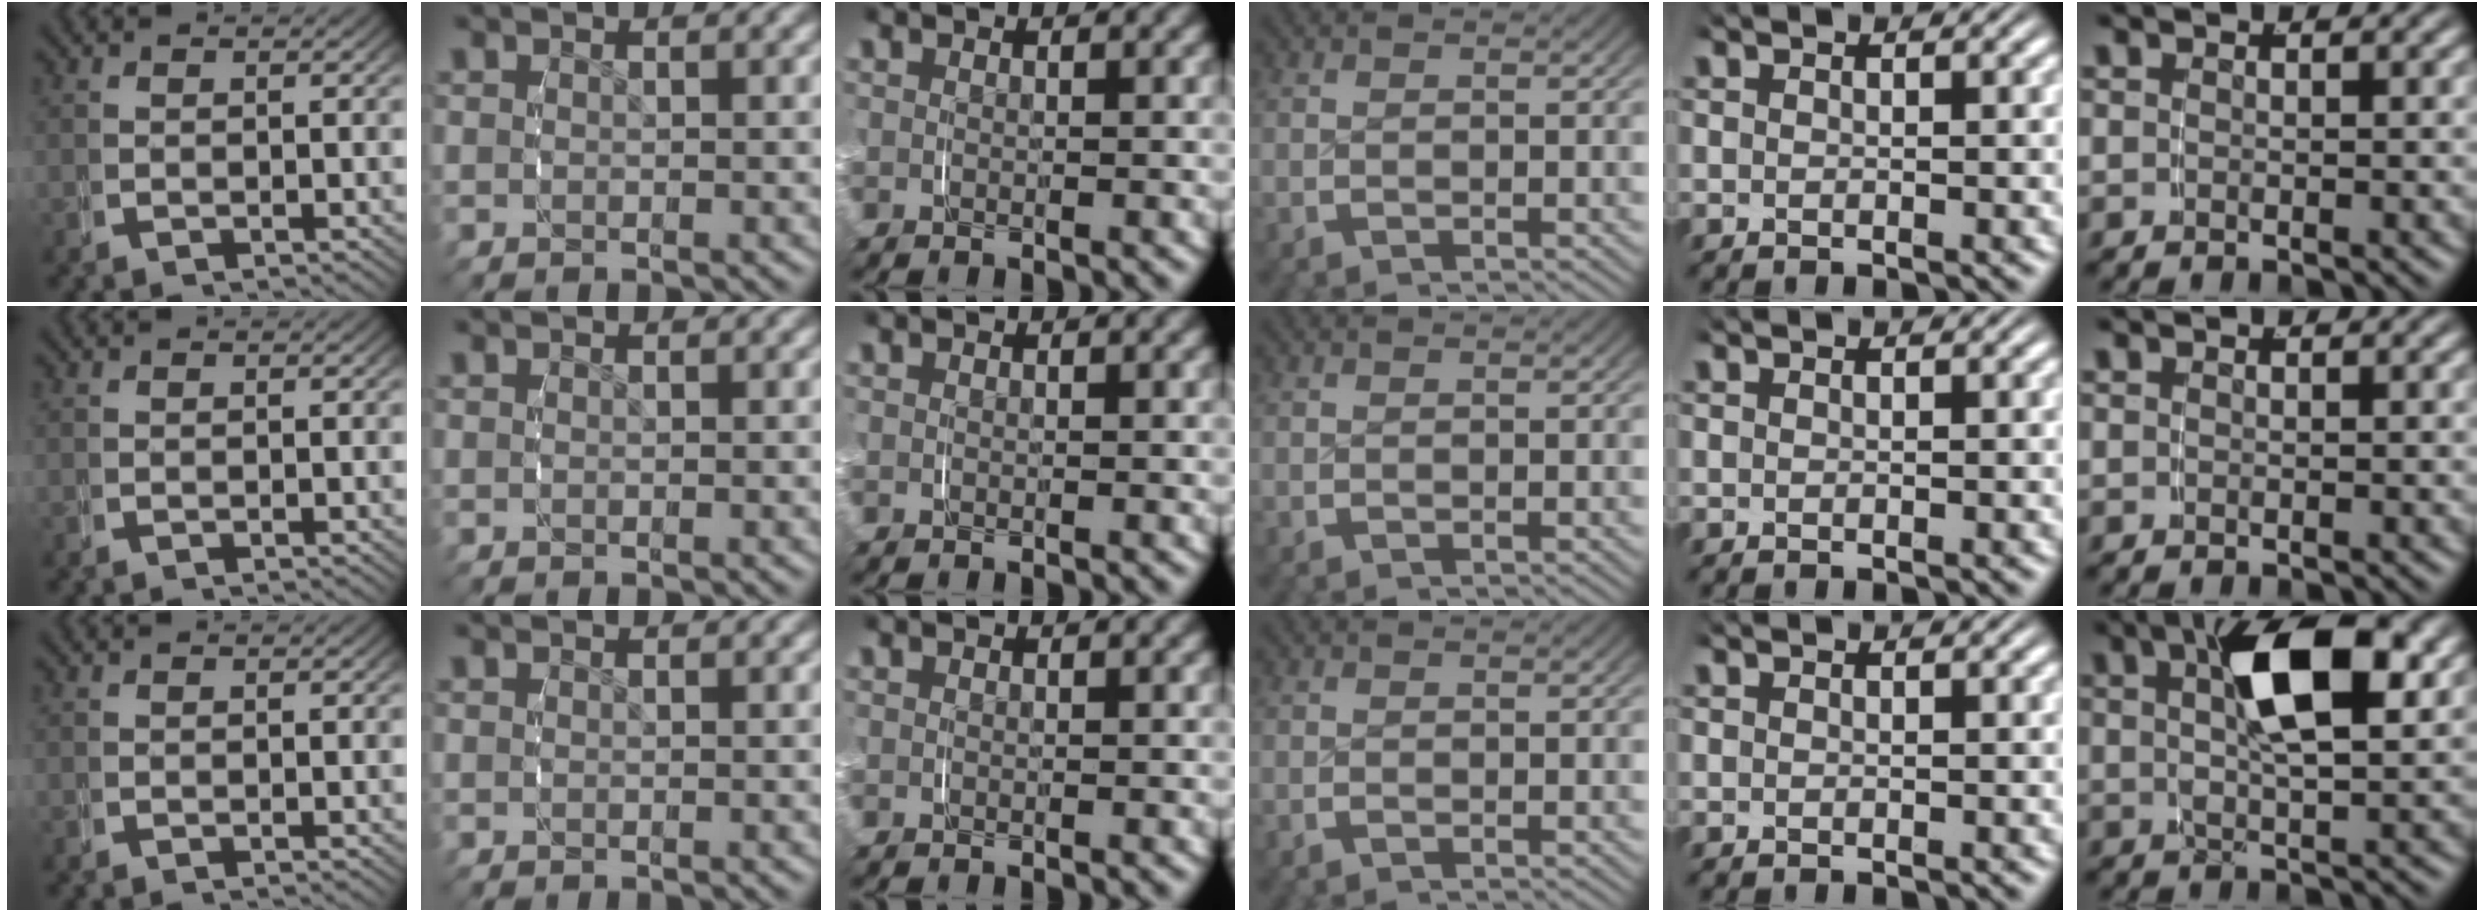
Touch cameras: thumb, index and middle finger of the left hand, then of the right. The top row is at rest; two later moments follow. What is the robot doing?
{"motion": "grasp_and_lifting", "object": "keyboard"}